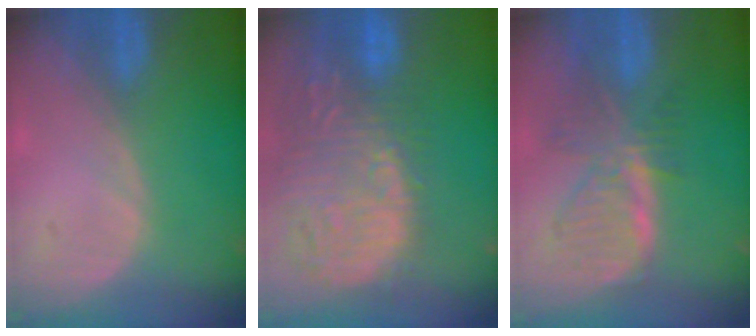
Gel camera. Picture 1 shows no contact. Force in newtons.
{"total": 15.9, "press": 13.1, "slide": 9.0}
{"total": 7.4, "press": 6.7, "slide": 3.0}